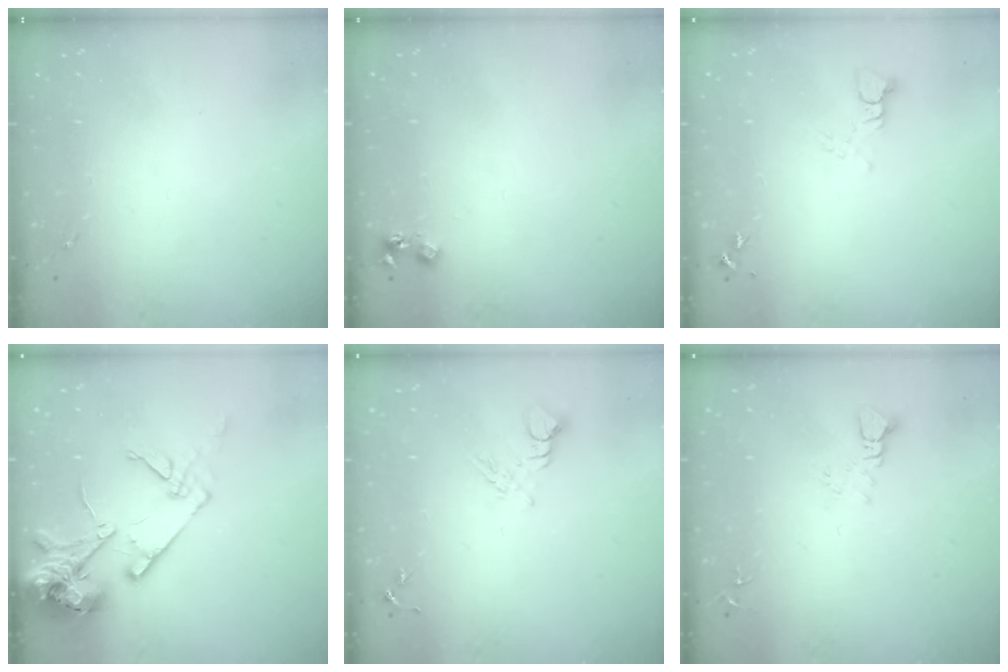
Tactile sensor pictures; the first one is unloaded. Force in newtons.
{"total": 4.8, "press": 4.7, "slide": 0.7}
{"total": 3.4, "press": 3.4, "slide": 0.3}
{"total": 16.6, "press": 16.5, "slide": 2.3}
{"total": 6.6, "press": 6.6, "slide": 0.5}
{"total": 3.6, "press": 3.6, "slide": 0.3}